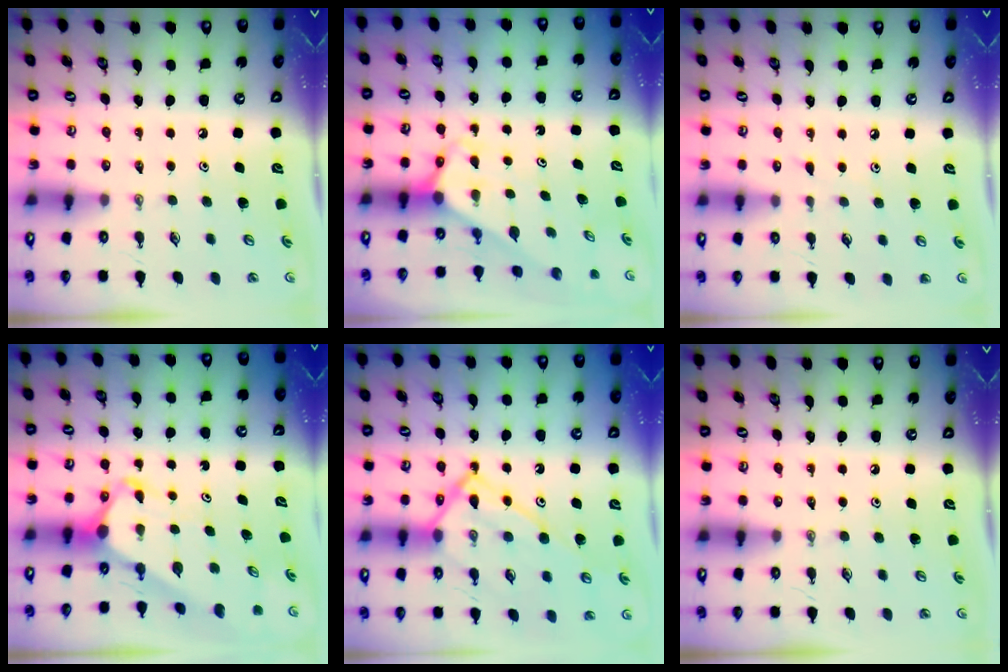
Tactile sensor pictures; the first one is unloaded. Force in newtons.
{"total": 2.7, "press": 2.7, "slide": 0.1}
{"total": 2.9, "press": 2.9, "slide": 0.4}
{"total": 3.9, "press": 3.9, "slide": 0.4}
{"total": 16.5, "press": 16.5, "slide": 1.5}
{"total": 0.0}